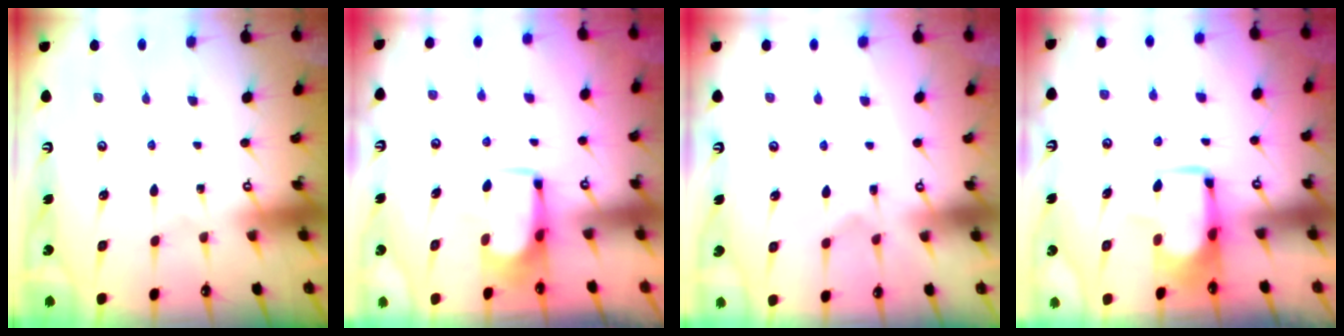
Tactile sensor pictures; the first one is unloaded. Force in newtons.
{"total": 4.1, "press": 4.1, "slide": 0.5}
{"total": 2.9, "press": 2.6, "slide": 1.3}
{"total": 1.7, "press": 1.6, "slide": 0.5}